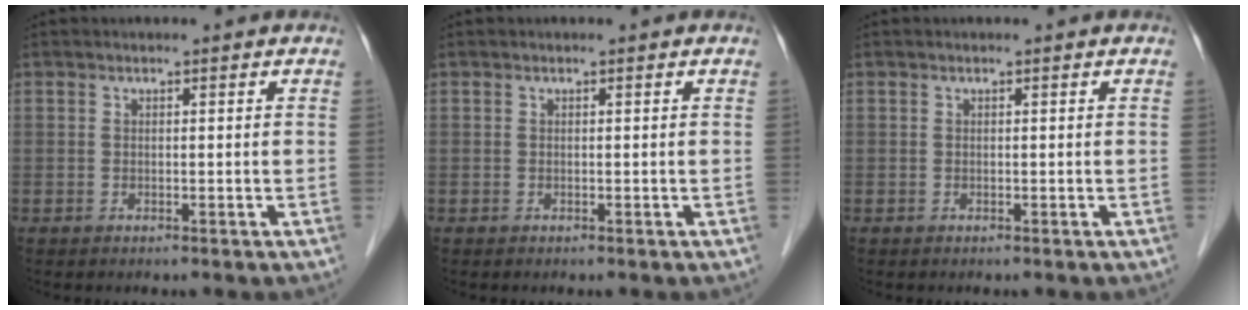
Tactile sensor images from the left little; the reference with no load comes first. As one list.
[{"total": 0.0}, {"total": 0.0}]